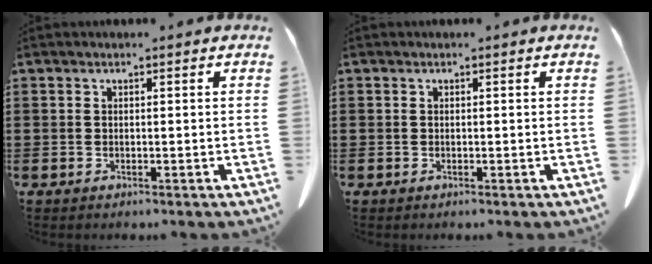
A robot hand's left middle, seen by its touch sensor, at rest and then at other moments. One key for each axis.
{"total": 0.0}